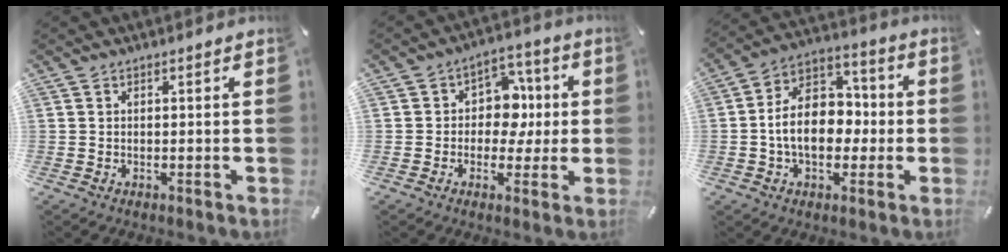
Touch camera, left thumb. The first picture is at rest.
{"total": 9.0, "force": [-0.2, 7.9, 4.3], "torque": [-0.057, 0.007, -0.005]}
{"total": 13.1, "force": [-2.0, 9.5, 8.7], "torque": [-0.156, 0.019, -0.034]}